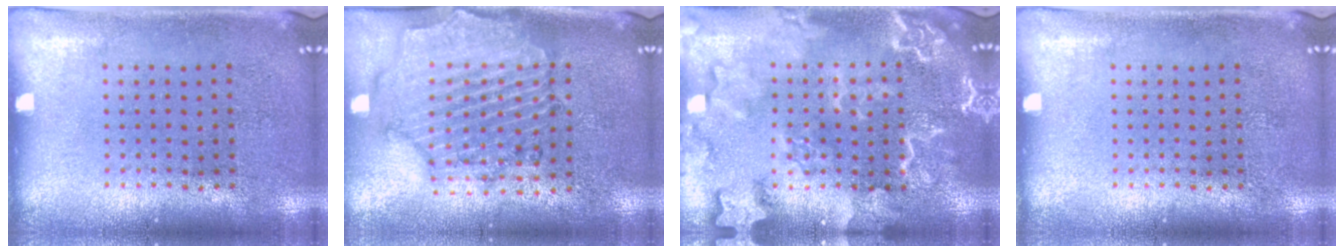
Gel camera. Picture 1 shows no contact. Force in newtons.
{"total": 1.4, "press": 1.4, "slide": 0.2}
{"total": 3.3, "press": 3.3, "slide": 0.4}
{"total": 0.0}